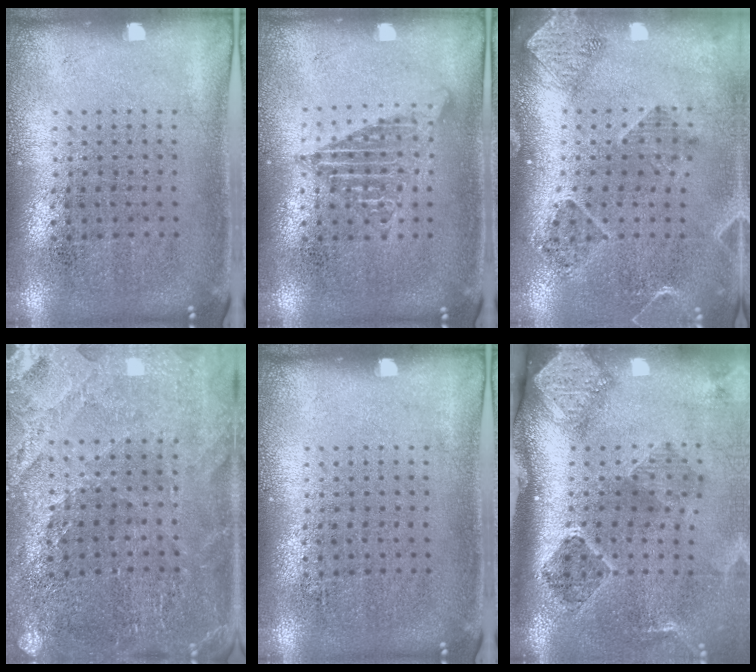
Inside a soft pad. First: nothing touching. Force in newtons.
{"total": 1.2, "press": 1.2, "slide": 0.1}
{"total": 1.5, "press": 1.5, "slide": 0.3}
{"total": 1.7, "press": 1.7, "slide": 0.2}
{"total": 0.0}
{"total": 2.8, "press": 1.9, "slide": 2.2}